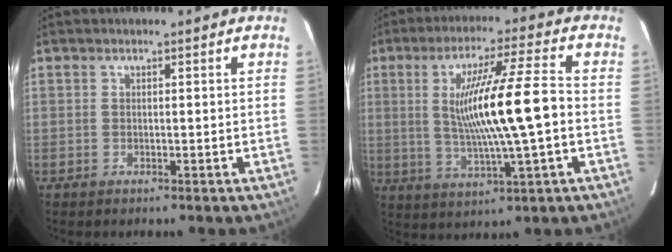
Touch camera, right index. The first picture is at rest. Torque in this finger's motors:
{"motor_torque": [1.17, -0.18, 0.63, 0.21]}